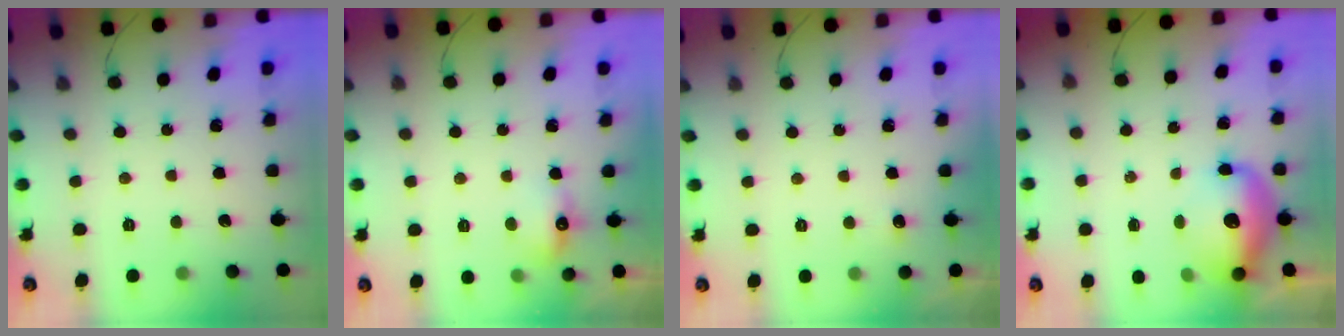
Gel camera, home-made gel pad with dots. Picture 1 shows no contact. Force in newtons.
{"total": 6.2, "press": 6.1, "slide": 1.1}
{"total": 2.9, "press": 2.7, "slide": 1.2}
{"total": 12.5, "press": 12.1, "slide": 2.9}